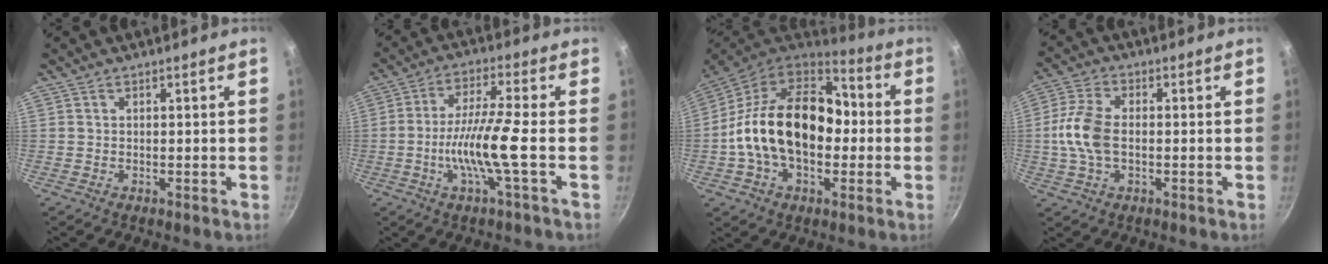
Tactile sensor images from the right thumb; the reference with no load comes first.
{"total": 9.7, "force": [-2.4, 0.1, 9.4], "torque": [-0.185, 0.019, -0.051]}
{"total": 23.4, "force": [-0.9, 15.6, 17.5], "torque": [-0.266, 0.045, -0.026]}
{"total": 9.0, "force": [-0.7, 5.2, 7.3], "torque": [-0.150, 0.018, -0.021]}